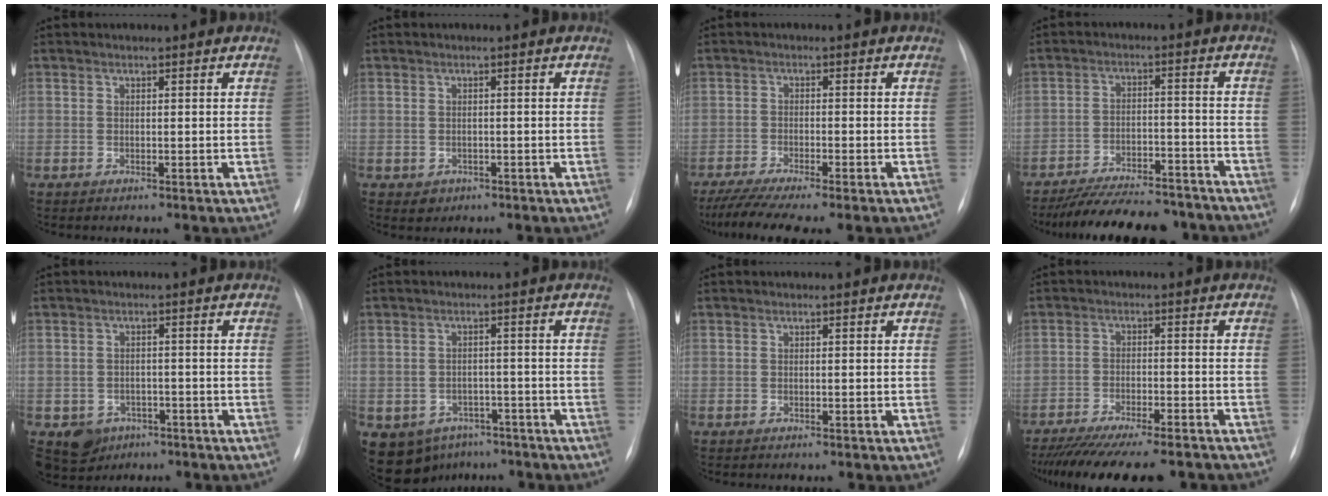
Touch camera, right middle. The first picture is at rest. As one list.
[{"total": 1.7, "force": [-0.7, 1.5, 0.3], "torque": [-0.002, 0.004, -0.005]}, {"total": 9.1, "force": [-7.3, 0.7, 5.4], "torque": [-0.090, -0.014, -0.117]}, {"total": 16.6, "force": [-14.9, 4.3, 6.0], "torque": [-0.105, 0.011, -0.212]}, {"total": 5.5, "force": [-2.9, 4.5, 1.2], "torque": [-0.021, 0.008, -0.036]}, {"total": 10.9, "force": [-6.6, 8.1, 3.1], "torque": [-0.071, 0.012, -0.080]}, {"total": 0.0}, {"total": 16.7, "force": [-14.4, 2.9, 8.0], "torque": [-0.129, -0.023, -0.205]}]